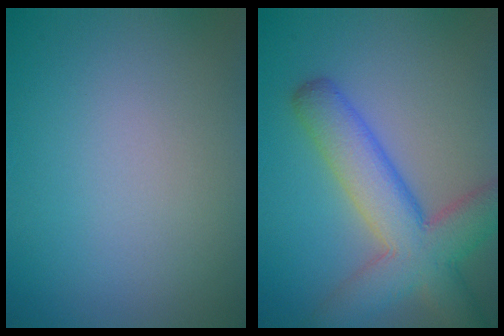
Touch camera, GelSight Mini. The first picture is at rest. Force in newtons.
{"total": 8.1, "press": 8.1, "slide": 0.3}